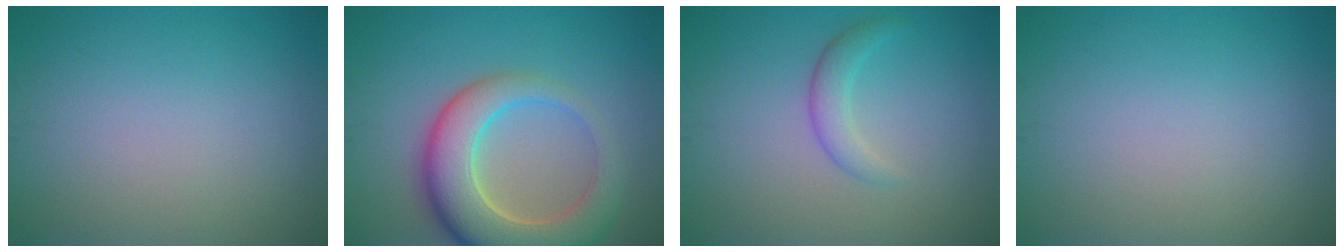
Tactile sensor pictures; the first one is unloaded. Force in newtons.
{"total": 8.8, "press": 8.8, "slide": 1.0}
{"total": 2.1, "press": 2.1, "slide": 0.1}
{"total": 0.0}